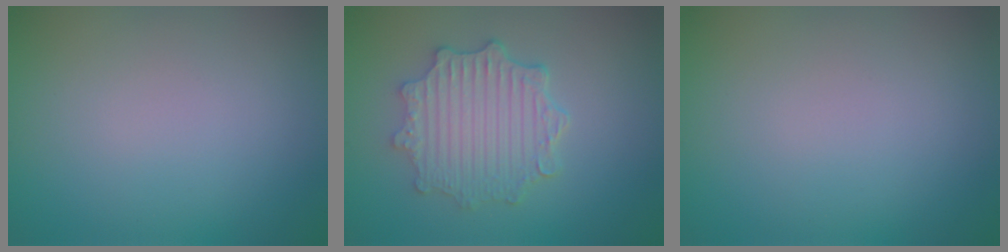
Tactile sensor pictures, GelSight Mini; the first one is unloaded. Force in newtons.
{"total": 4.9, "press": 4.0, "slide": 2.9}
{"total": 0.0}